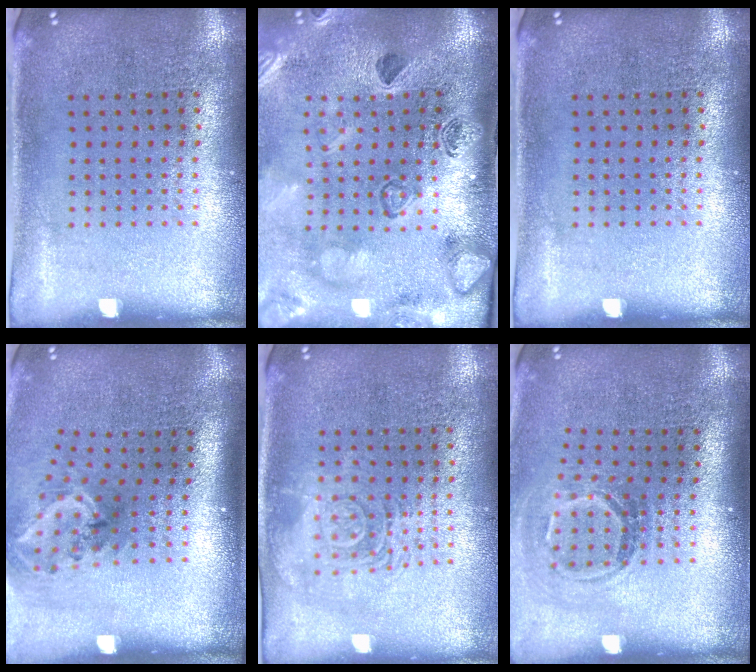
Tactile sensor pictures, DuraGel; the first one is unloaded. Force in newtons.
{"total": 2.7, "press": 2.5, "slide": 1.0}
{"total": 0.0}
{"total": 2.1, "press": 1.3, "slide": 1.6}
{"total": 2.7, "press": 2.7, "slide": 0.4}
{"total": 1.7, "press": 1.2, "slide": 1.3}